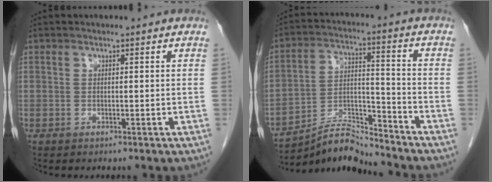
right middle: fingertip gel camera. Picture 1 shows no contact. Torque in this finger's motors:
{"motor_torque": [0.64, -0.93, 0.02, 0.01]}